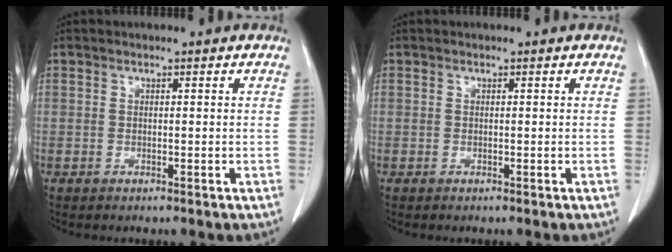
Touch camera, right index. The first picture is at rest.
{"total": 0.0}